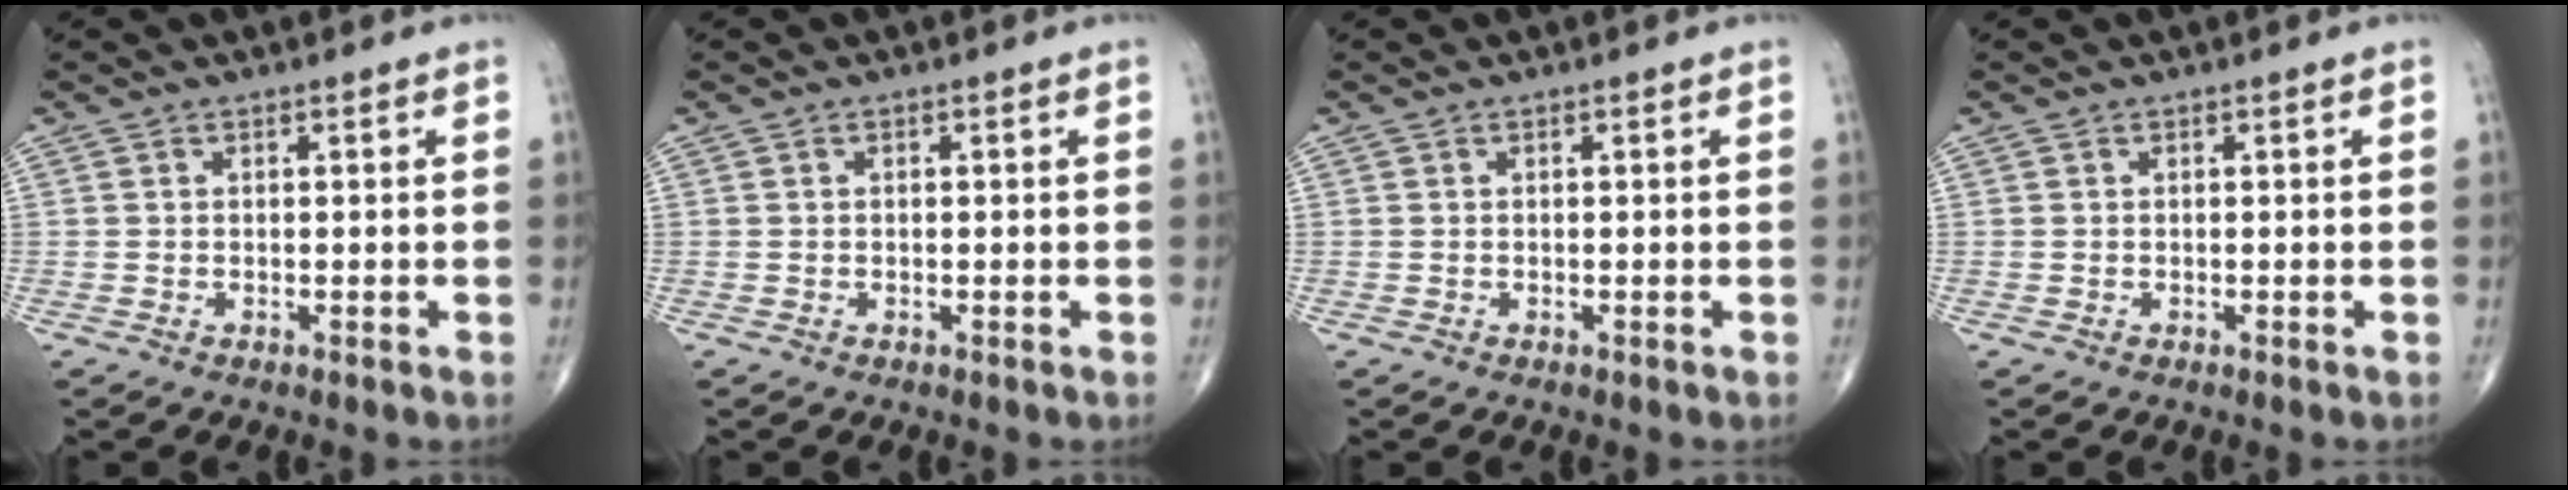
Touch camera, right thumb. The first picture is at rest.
{"total": 0.0}
{"total": 0.0}
{"total": 0.0}